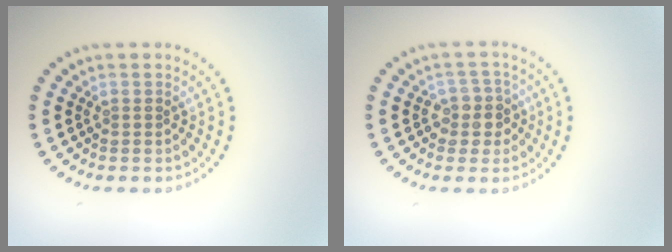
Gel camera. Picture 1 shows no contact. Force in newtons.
{"total": 2.5, "press": 2.2, "slide": 1.0}